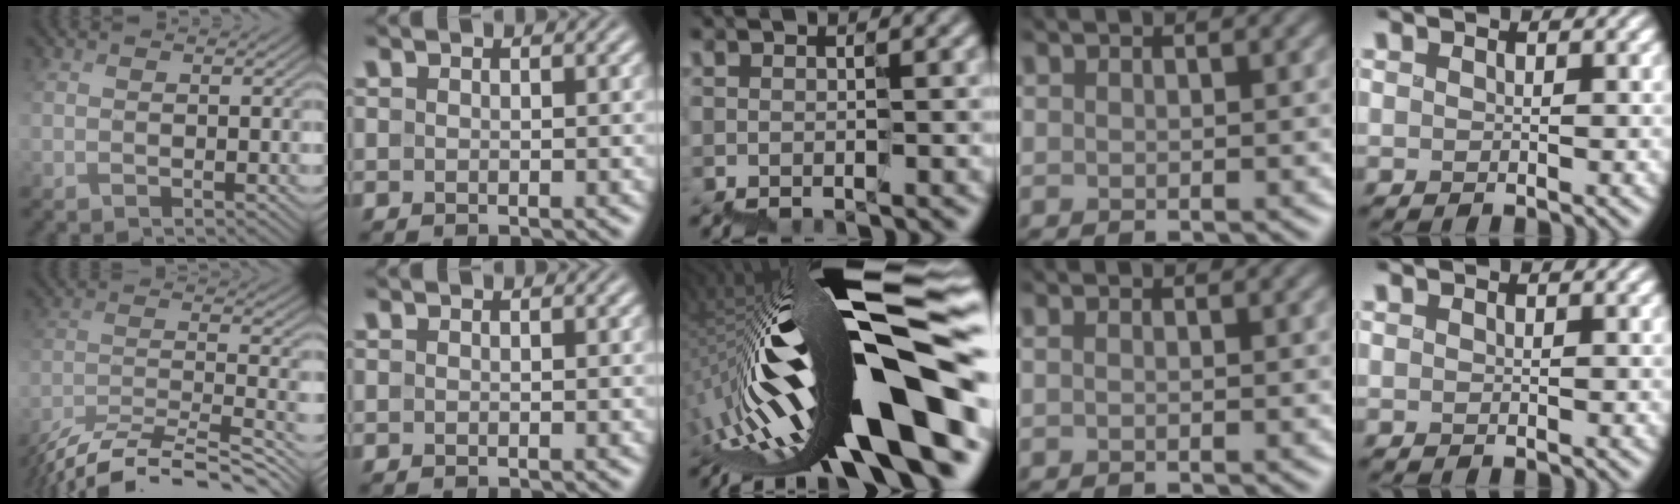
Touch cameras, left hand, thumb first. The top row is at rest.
{"thumb": {"total": 13.6, "force": [-12.2, 1.9, 5.6], "torque": [-0.083, 0.000, -0.206]}, "middle": {"total": 19.0, "force": [-4.2, 4.8, 17.9], "torque": [-0.279, 0.029, -0.085]}}